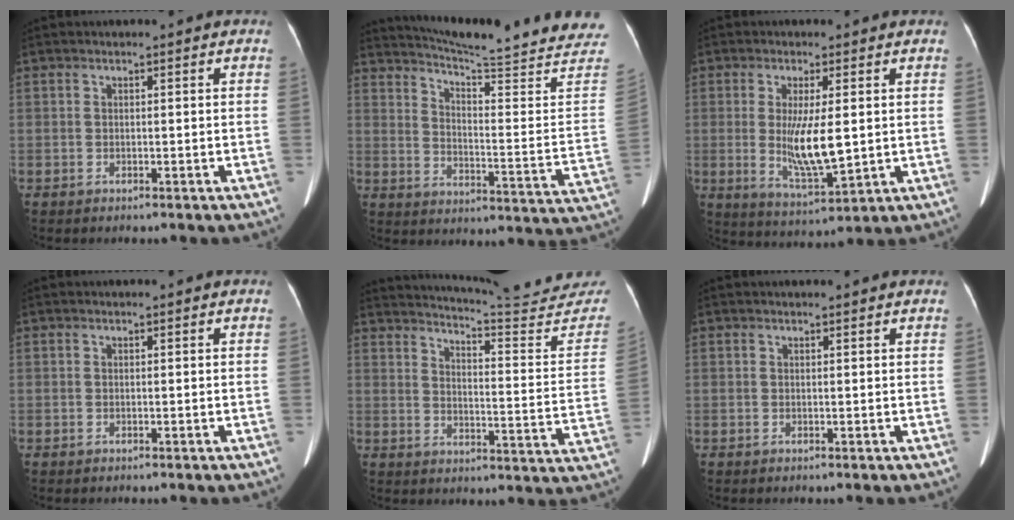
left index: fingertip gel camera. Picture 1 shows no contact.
{"total": 25.2, "force": [23.0, -0.8, 10.3], "torque": [-0.156, -0.108, 0.286]}
{"total": 8.3, "force": [0.3, 1.6, 8.2], "torque": [-0.157, -0.023, 0.011]}
{"total": 0.0}
{"total": 23.1, "force": [22.2, -0.6, 6.2], "torque": [-0.098, -0.116, 0.266]}
{"total": 2.0, "force": [1.9, 0.1, 0.7], "torque": [-0.008, 0.014, 0.021]}